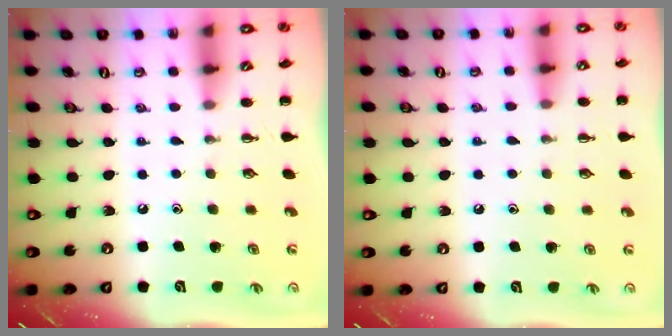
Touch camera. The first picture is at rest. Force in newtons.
{"total": 3.3, "press": 3.0, "slide": 1.2}